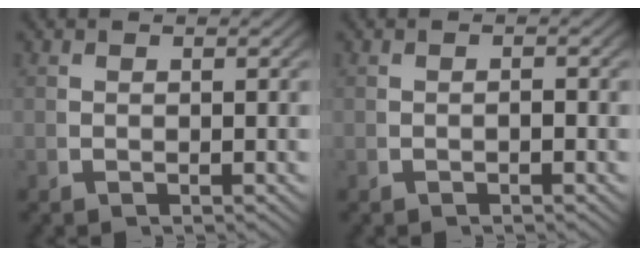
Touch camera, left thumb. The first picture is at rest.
{"total": 0.5, "force": [-0.5, 0.1, 0.2], "torque": [-0.002, 0.001, -0.010]}